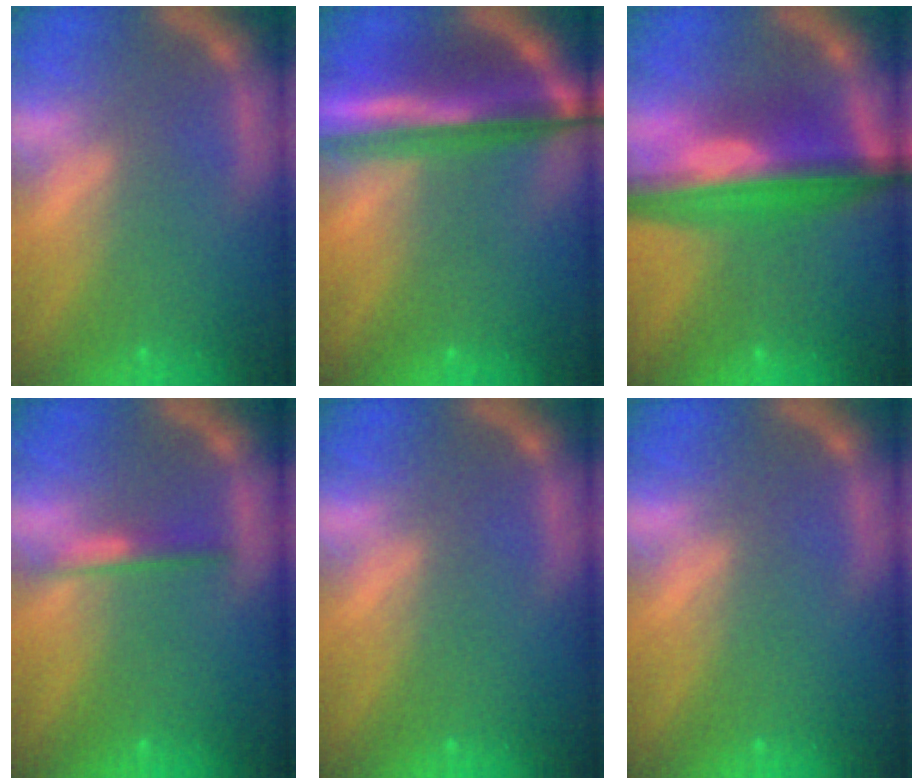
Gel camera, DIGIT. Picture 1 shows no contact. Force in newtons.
{"total": 10.0}
{"total": 10.1}
{"total": 1.9}
{"total": 0.0}
{"total": 0.0}